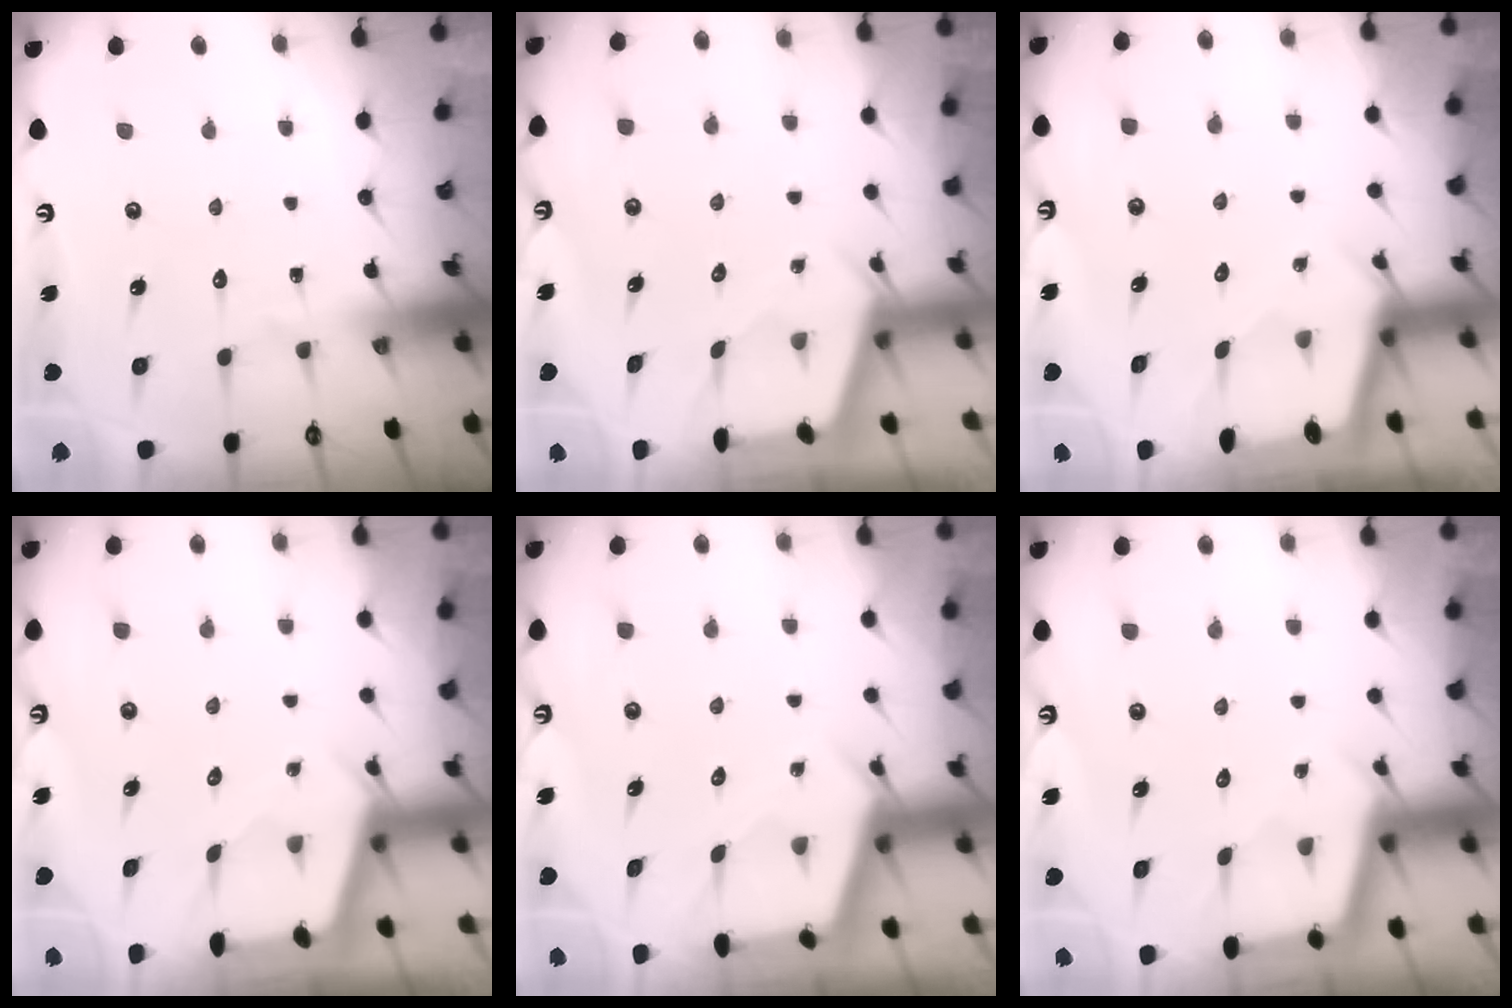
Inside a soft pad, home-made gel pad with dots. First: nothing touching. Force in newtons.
{"total": 2.5, "press": 2.5, "slide": 0.3}
{"total": 2.1, "press": 2.1, "slide": 0.1}
{"total": 2.4, "press": 2.4, "slide": 0.3}
{"total": 2.7, "press": 2.7, "slide": 0.3}
{"total": 3.0, "press": 3.0, "slide": 0.3}